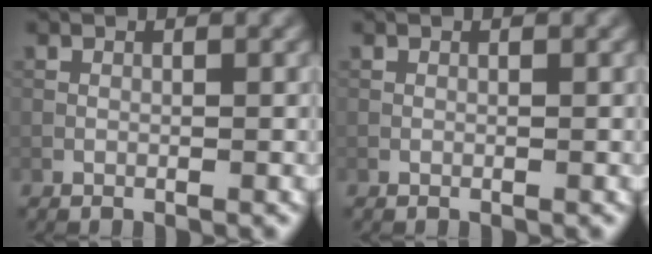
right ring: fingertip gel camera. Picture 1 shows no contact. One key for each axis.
{"total": 0.0}